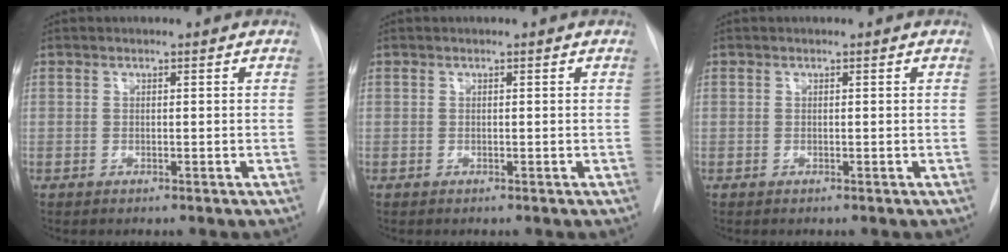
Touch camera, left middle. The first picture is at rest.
{"total": 0.0}
{"total": 0.0}